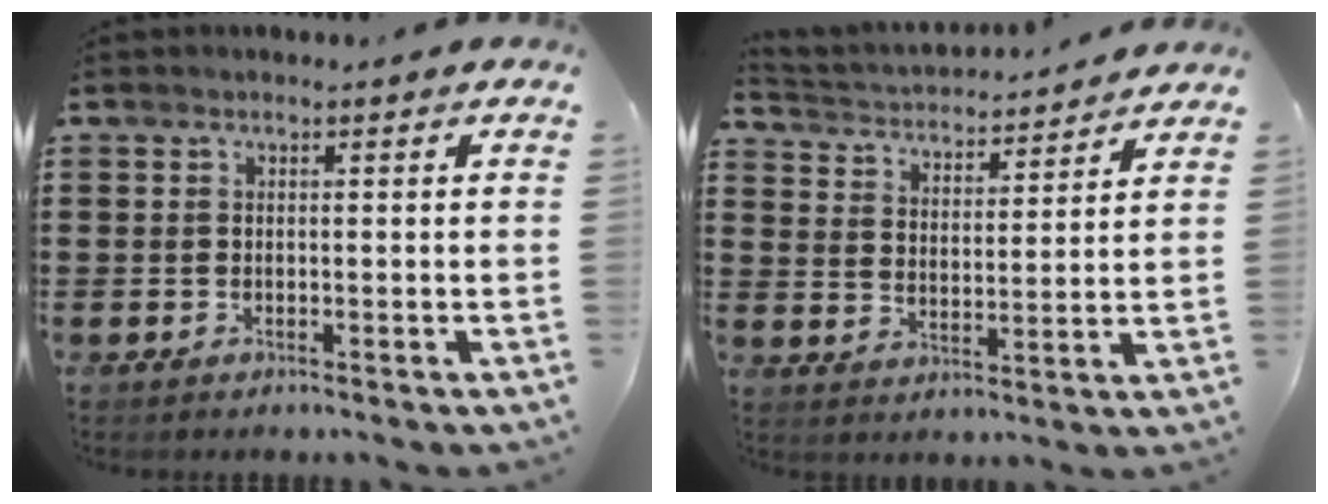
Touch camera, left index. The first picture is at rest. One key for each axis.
{"total": 3.2, "fx": 3.2, "fy": 0.4, "fz": -0.1, "tx": -0.020, "ty": -0.028, "tz": 0.049}